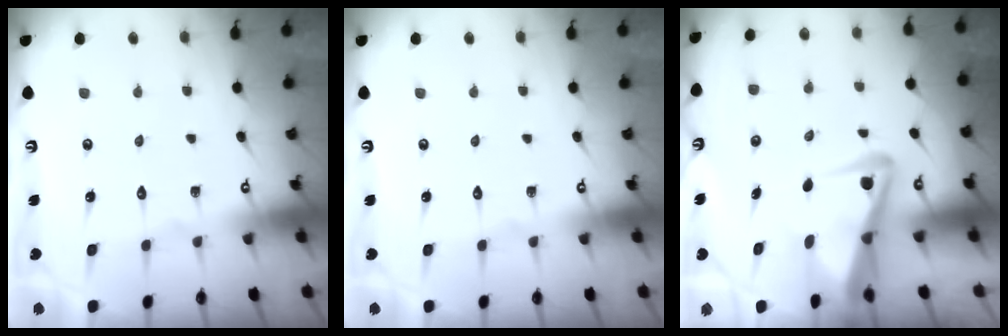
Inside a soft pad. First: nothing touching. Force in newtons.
{"total": 0.0}
{"total": 6.3, "press": 6.2, "slide": 1.5}